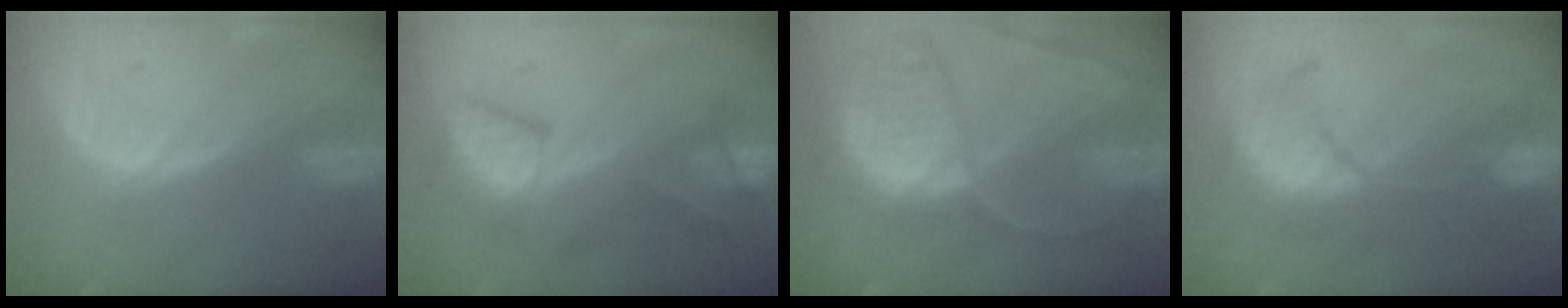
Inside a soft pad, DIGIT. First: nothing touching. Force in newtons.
{"total": 8.8, "press": 8.2, "slide": 3.2}
{"total": 11.0, "press": 9.2, "slide": 6.1}
{"total": 10.1, "press": 9.1, "slide": 4.4}